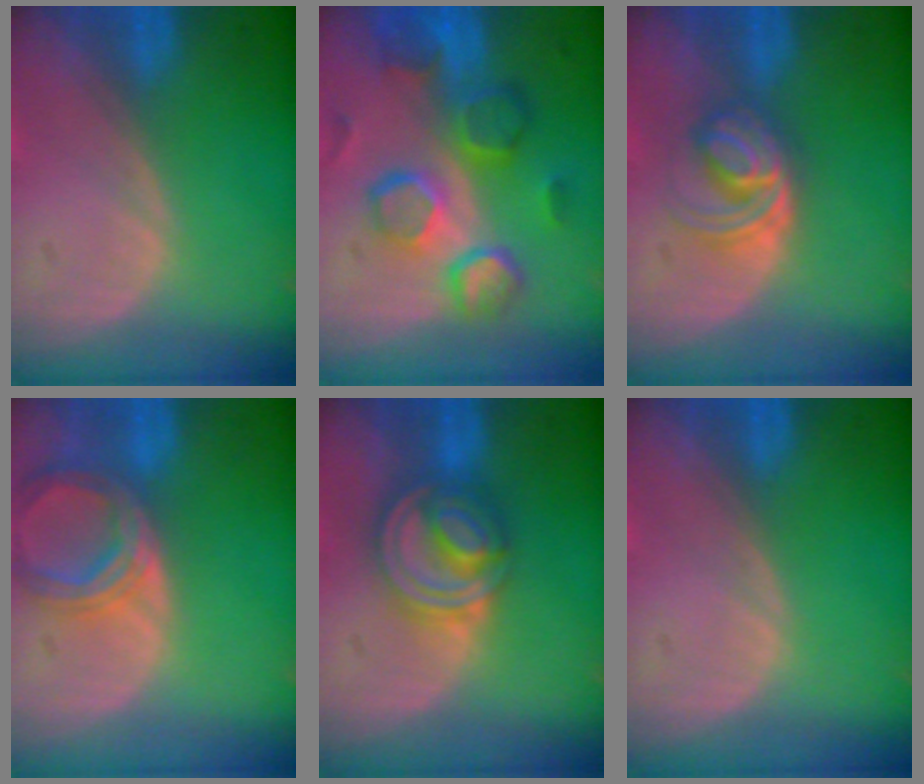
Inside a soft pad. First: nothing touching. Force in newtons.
{"total": 10.6, "press": 9.2, "slide": 5.2}
{"total": 6.0, "press": 5.2, "slide": 3.1}
{"total": 7.0, "press": 6.5, "slide": 2.7}
{"total": 8.0, "press": 6.8, "slide": 4.2}
{"total": 0.0}